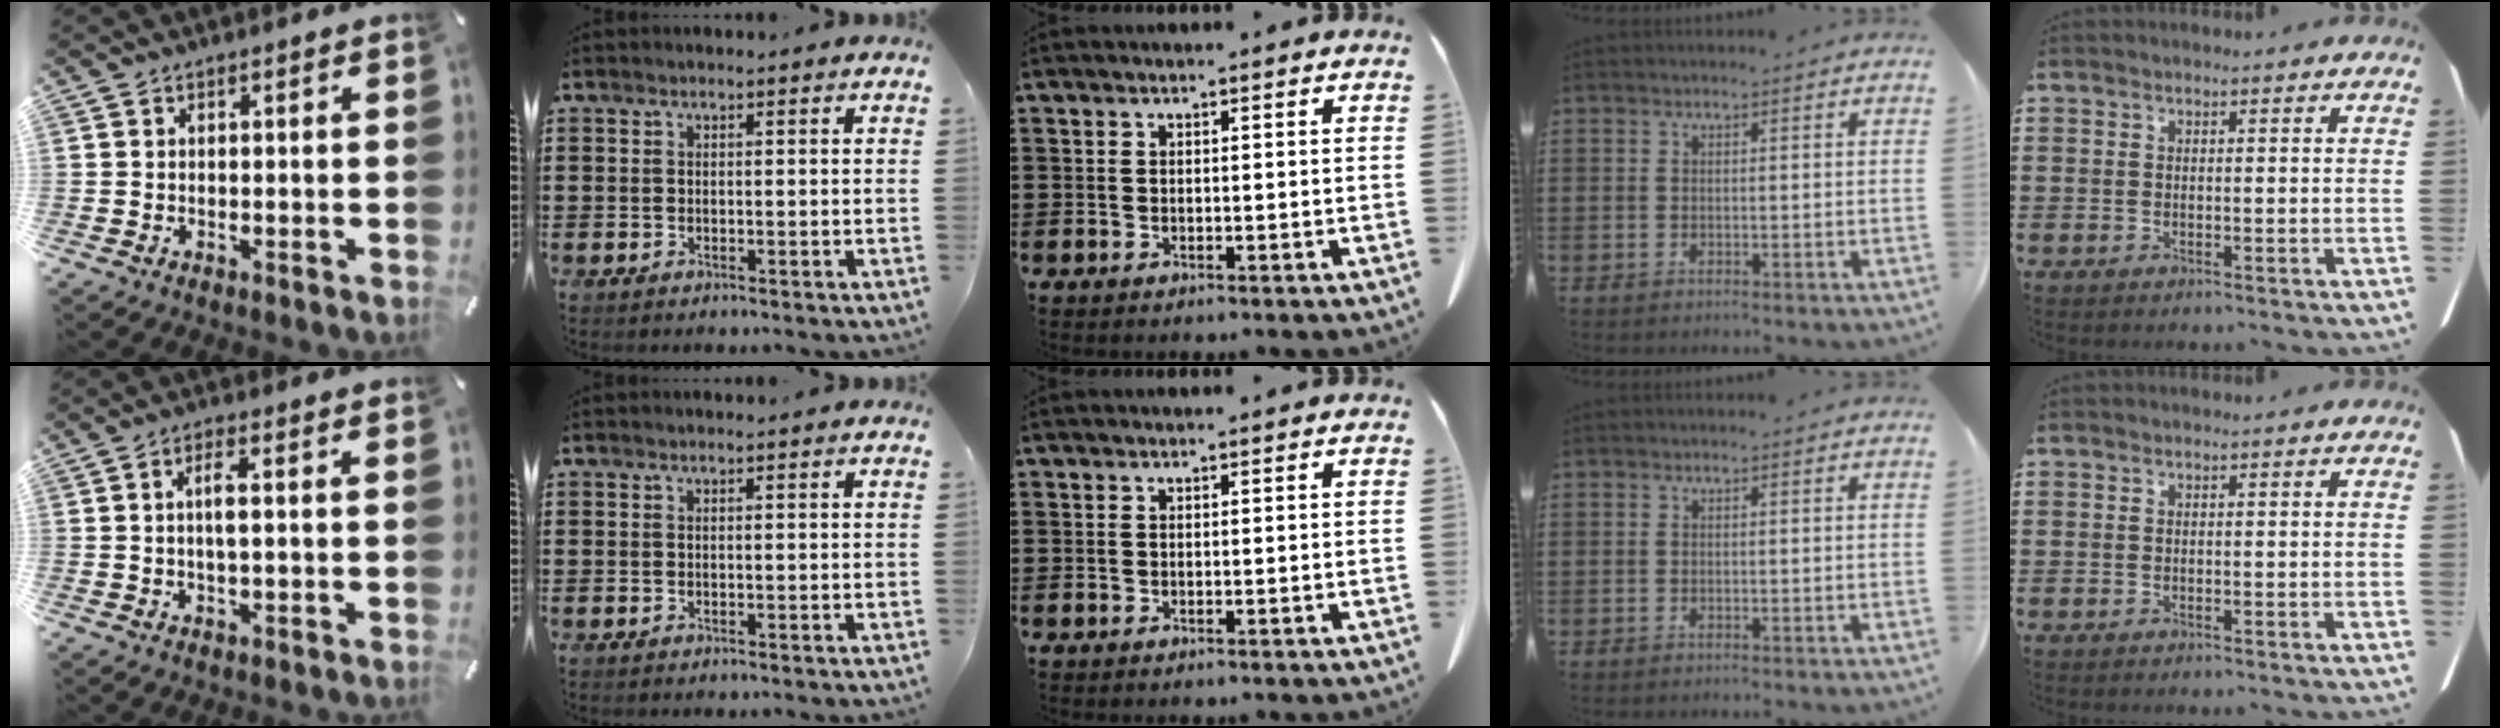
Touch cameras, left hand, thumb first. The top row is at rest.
{"thumb": {"total": 4.0, "force": [0.3, 1.1, 3.8], "torque": [-0.075, 0.004, 0.002]}}